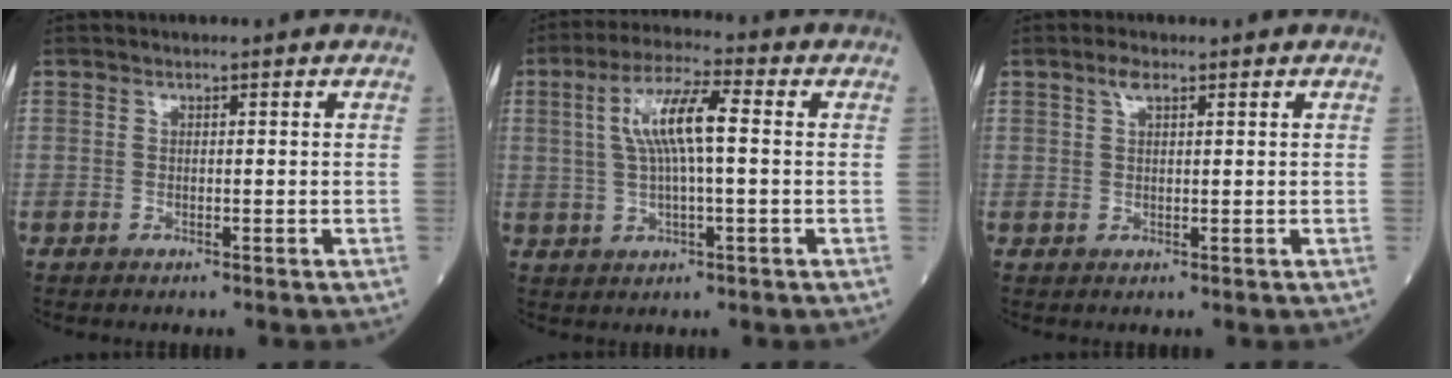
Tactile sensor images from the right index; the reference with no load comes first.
{"total": 8.6, "force": [1.3, 1.3, 8.4], "torque": [-0.167, 0.017, 0.023]}
{"total": 1.9, "force": [1.2, 0.6, 1.4], "torque": [-0.030, 0.007, 0.023]}